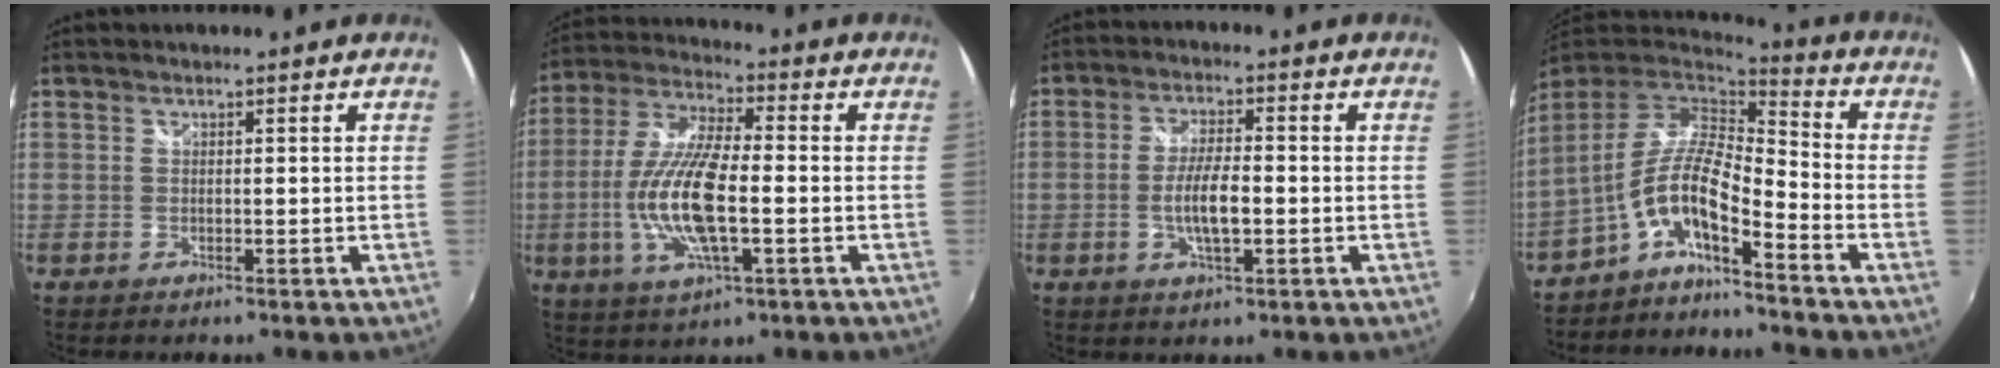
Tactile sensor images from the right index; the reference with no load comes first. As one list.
[{"total": 14.8, "force": [-2.6, 4.3, 13.9], "torque": [-0.283, -0.006, -0.052]}, {"total": 6.3, "force": [-1.5, 1.6, 5.9], "torque": [-0.115, -0.003, -0.025]}, {"total": 9.9, "force": [-5.5, 1.8, 8.0], "torque": [-0.161, 0.002, -0.114]}]